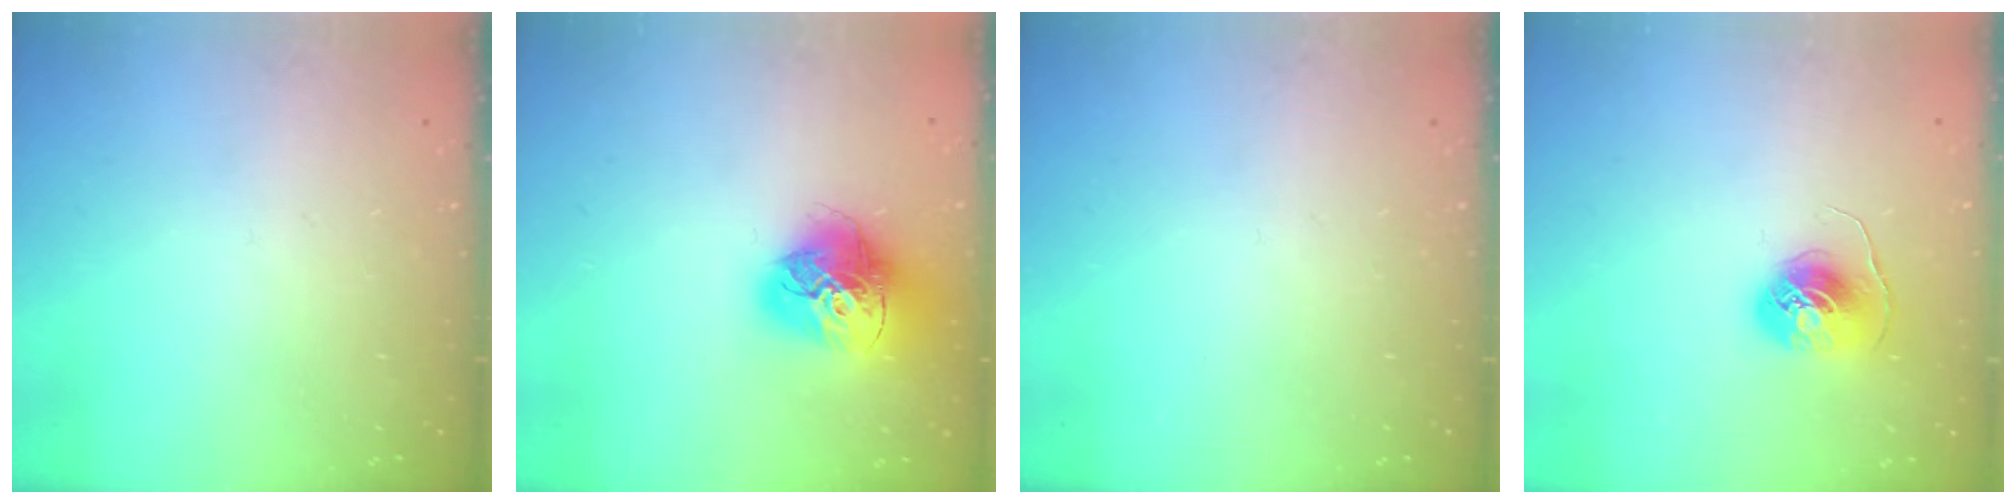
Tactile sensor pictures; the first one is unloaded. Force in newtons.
{"total": 18.0, "press": 17.9, "slide": 1.9}
{"total": 0.0}
{"total": 7.5, "press": 7.5, "slide": 0.1}